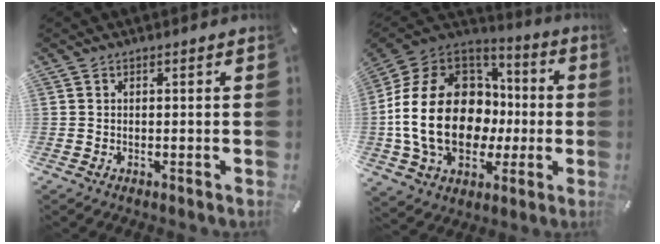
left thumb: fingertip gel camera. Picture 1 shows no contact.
{"total": 23.6, "force": [-2.6, 17.0, 16.2], "torque": [-0.354, 0.008, -0.039]}